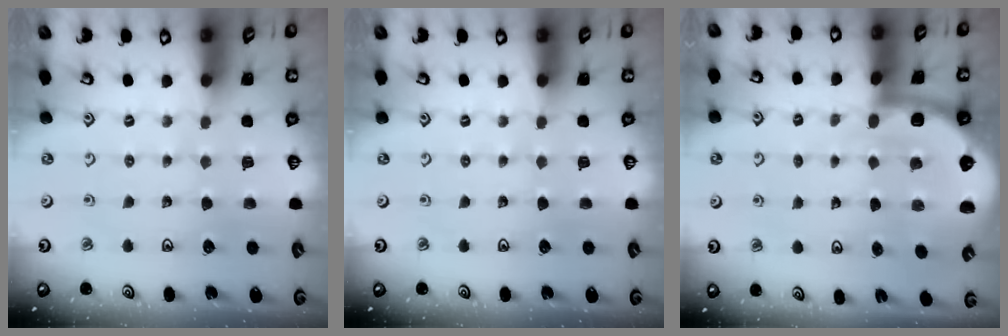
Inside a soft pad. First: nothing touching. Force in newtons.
{"total": 0.0}
{"total": 6.5, "press": 6.1, "slide": 2.4}